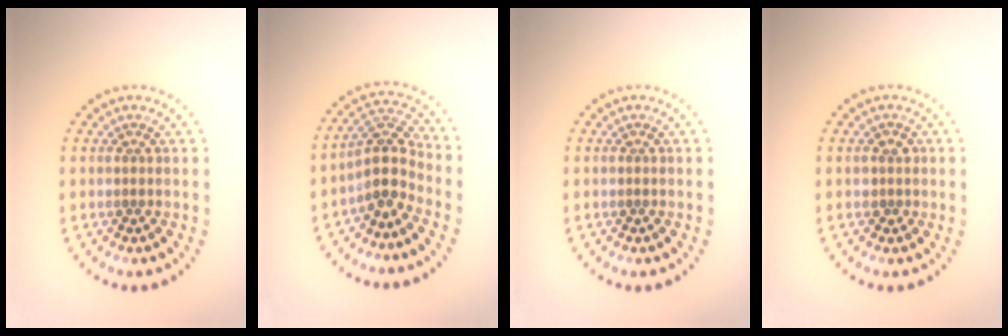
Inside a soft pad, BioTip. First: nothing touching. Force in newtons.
{"total": 3.6, "press": 2.8, "slide": 2.3}
{"total": 0.0}
{"total": 1.2, "press": 1.1, "slide": 0.5}